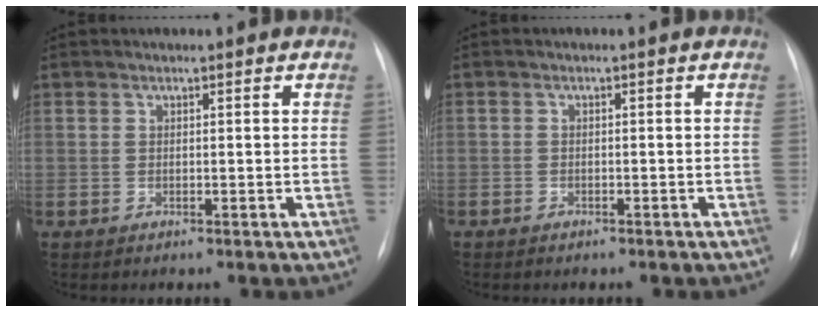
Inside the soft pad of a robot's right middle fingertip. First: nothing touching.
{"total": 1.4, "force": [-1.1, 0.8, 0.4], "torque": [-0.006, 0.002, -0.013]}